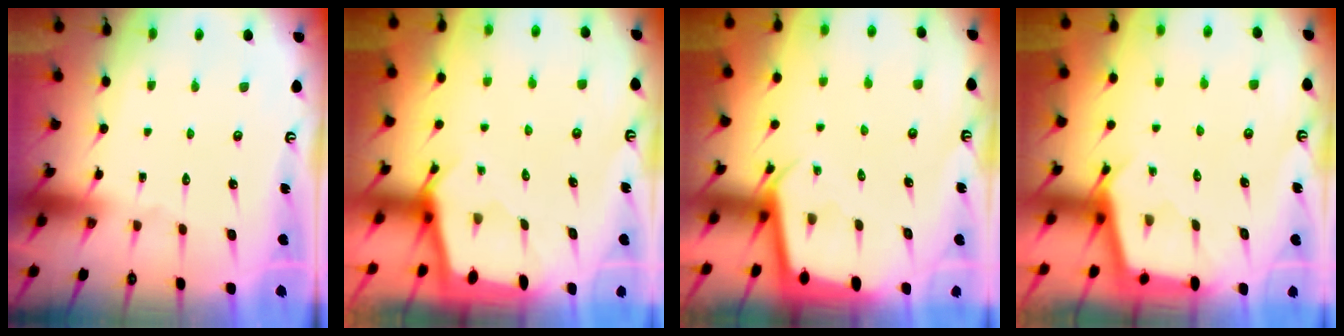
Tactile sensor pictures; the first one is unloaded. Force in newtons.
{"total": 2.1, "press": 2.1, "slide": 0.2}
{"total": 2.3, "press": 2.3, "slide": 0.1}
{"total": 2.5, "press": 2.5, "slide": 0.3}